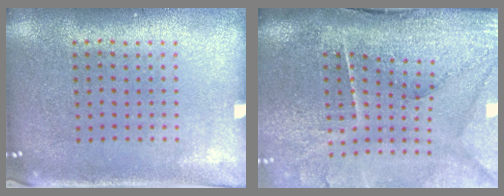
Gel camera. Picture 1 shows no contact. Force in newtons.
{"total": 4.7, "press": 3.6, "slide": 3.0}